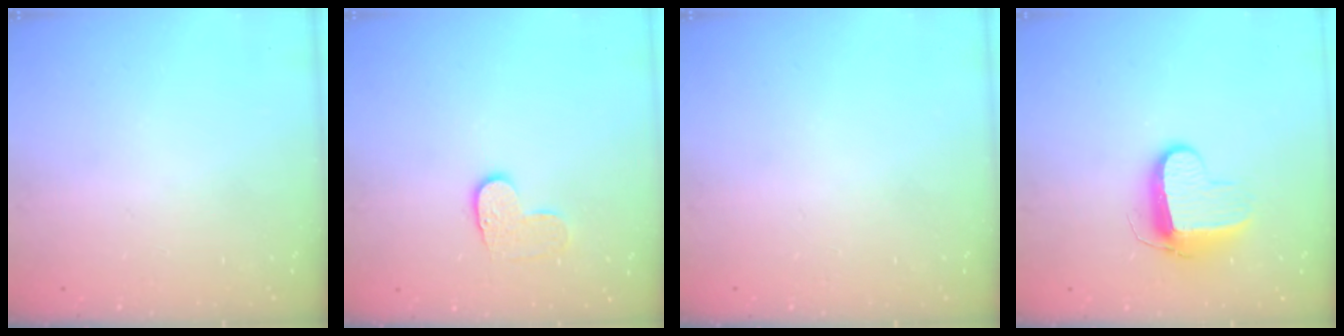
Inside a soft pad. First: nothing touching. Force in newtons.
{"total": 6.4, "press": 6.4, "slide": 0.4}
{"total": 0.0}
{"total": 9.7, "press": 9.7, "slide": 0.4}